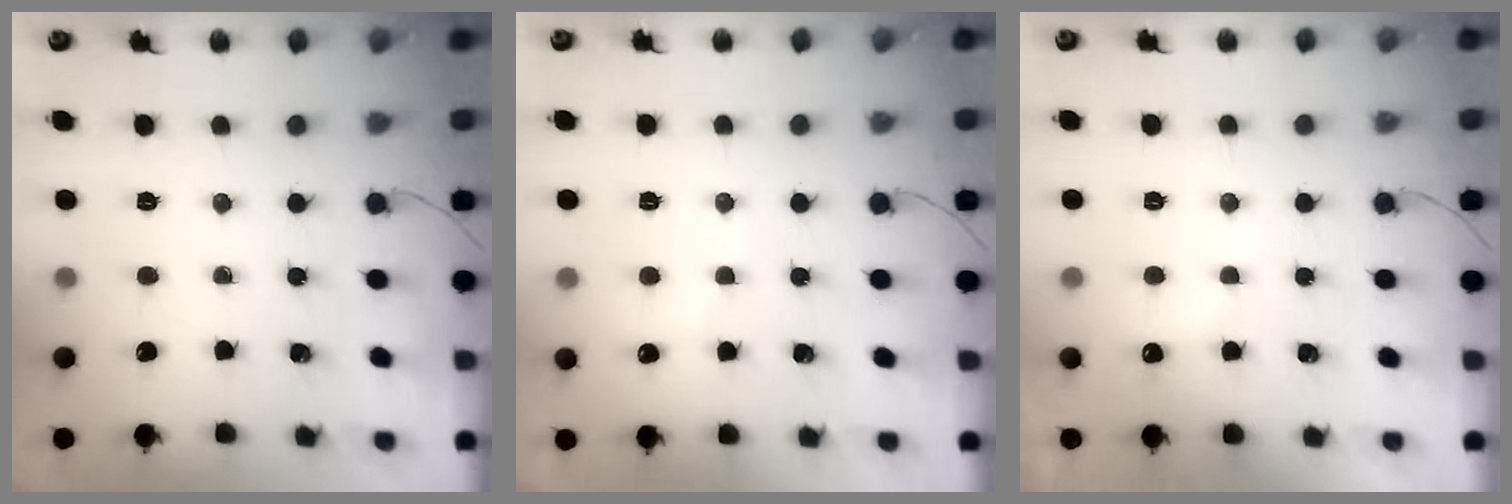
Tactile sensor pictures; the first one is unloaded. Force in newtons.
{"total": 3.7, "press": 3.7, "slide": 0.5}
{"total": 5.9, "press": 5.9, "slide": 0.8}